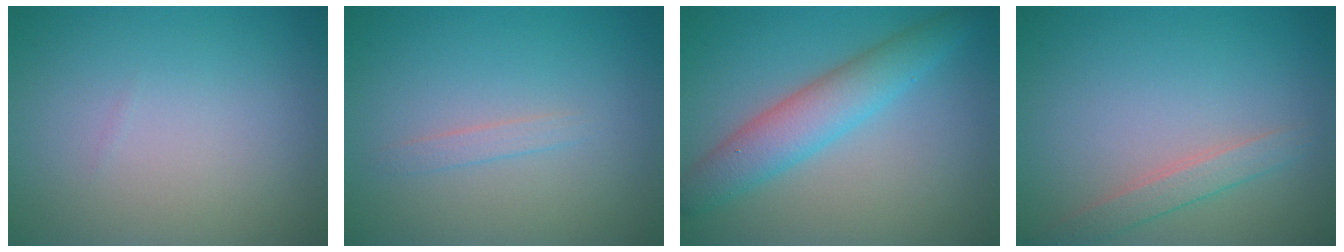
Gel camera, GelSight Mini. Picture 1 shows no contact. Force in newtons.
{"total": 0.9, "press": 0.8, "slide": 0.1}
{"total": 4.6, "press": 4.6, "slide": 0.1}
{"total": 1.9, "press": 1.9, "slide": 0.0}